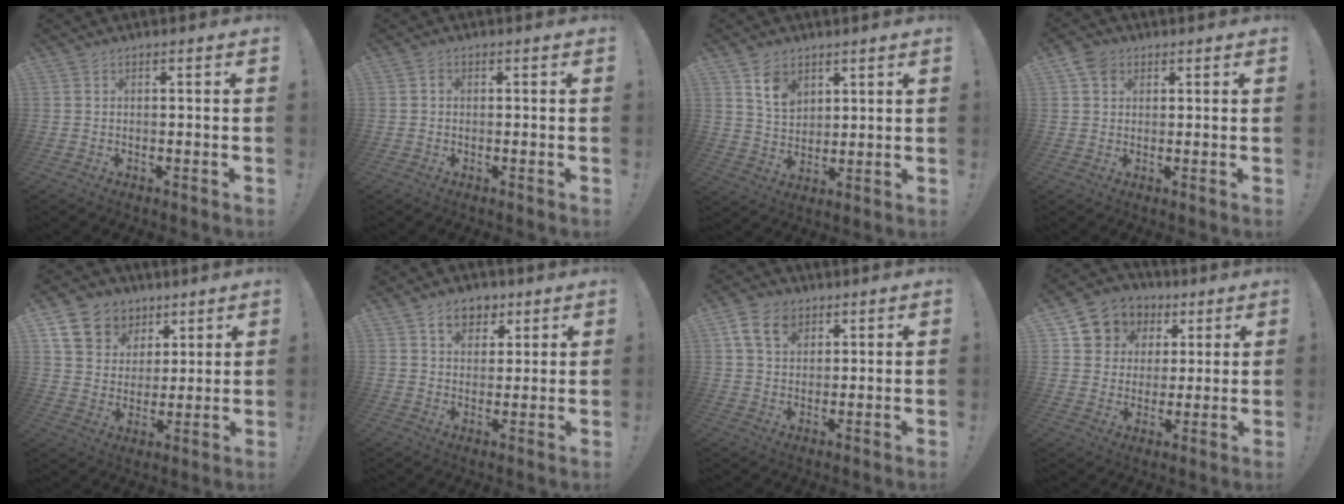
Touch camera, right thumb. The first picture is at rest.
{"total": 0.9, "force": [-0.3, 0.7, 0.4], "torque": [-0.004, 0.002, -0.007]}
{"total": 8.7, "force": [5.3, 5.8, 3.8], "torque": [-0.060, -0.025, 0.100]}
{"total": 4.6, "force": [2.1, 3.6, 2.0], "torque": [-0.034, -0.001, 0.042]}
{"total": 11.8, "force": [6.4, 9.2, 3.5], "torque": [-0.053, -0.042, 0.129]}
{"total": 8.5, "force": [4.6, 6.2, 3.5], "torque": [-0.048, -0.017, 0.087]}
{"total": 9.4, "force": [4.7, 6.7, 4.7], "torque": [-0.078, -0.010, 0.092]}
{"total": 9.3, "force": [3.6, 8.4, 2.1], "torque": [-0.027, -0.025, 0.074]}